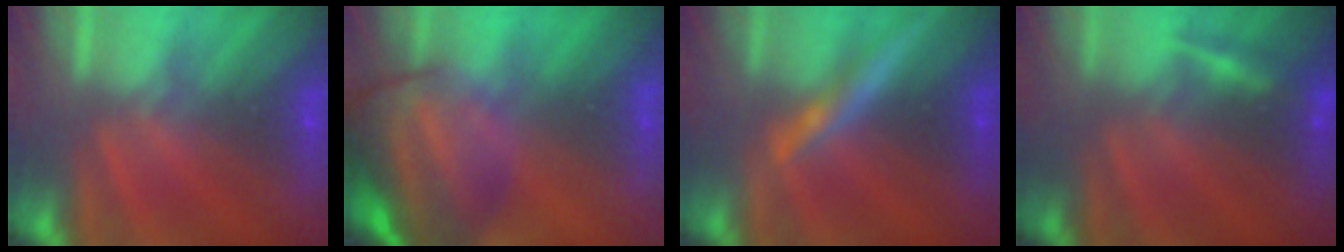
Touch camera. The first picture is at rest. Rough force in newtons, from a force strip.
{"total": 7.0}
{"total": 3.3}
{"total": 5.0}